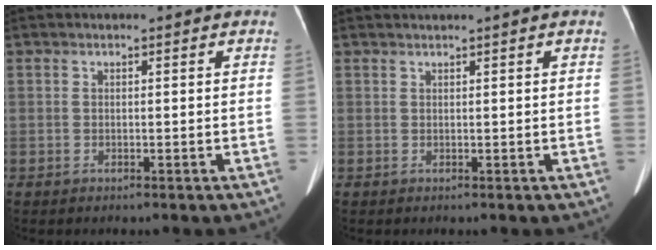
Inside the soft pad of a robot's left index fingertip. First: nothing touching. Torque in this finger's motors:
{"motor_torque": [0.00, -1.41, -0.02, 0.01]}